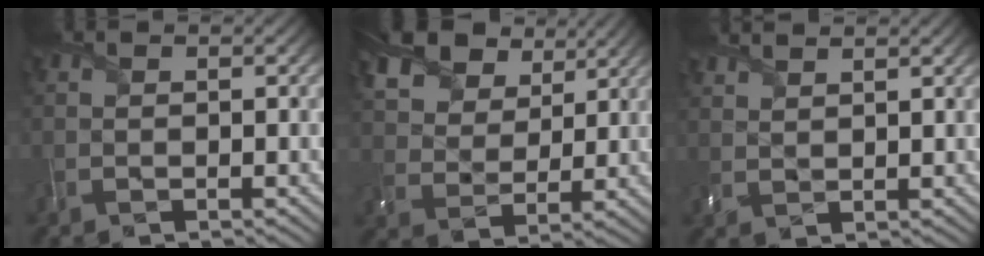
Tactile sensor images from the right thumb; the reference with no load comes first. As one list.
[{"total": 12.7, "force": [8.2, 7.4, 6.3], "torque": [-0.181, 0.008, 0.152]}, {"total": 2.7, "force": [2.4, 0.3, 1.1], "torque": [-0.027, 0.000, 0.049]}]